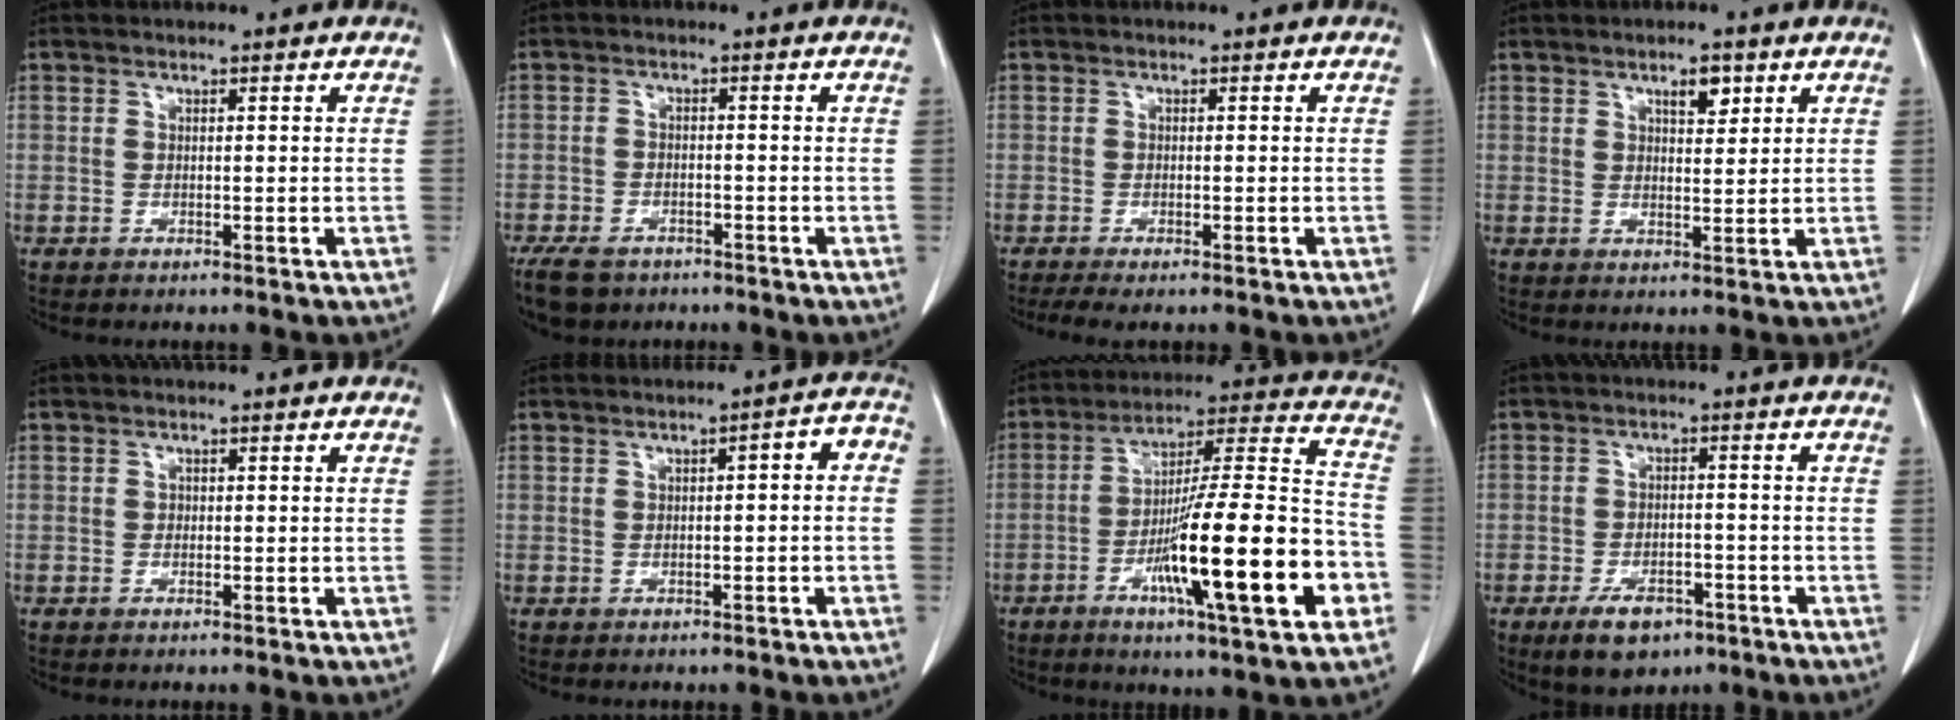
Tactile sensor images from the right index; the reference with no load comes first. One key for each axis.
{"total": 8.4, "fx": -5.9, "fy": 4.8, "fz": 3.6, "tx": -0.075, "ty": -0.006, "tz": -0.093}
{"total": 4.4, "fx": -2.8, "fy": 1.4, "fz": 3.1, "tx": -0.062, "ty": -0.008, "tz": -0.045}
{"total": 3.9, "fx": 2.0, "fy": 1.7, "fz": 2.9, "tx": -0.050, "ty": 0.000, "tz": 0.035}
{"total": 0.9, "fx": -0.1, "fy": 0.7, "fz": 0.5, "tx": -0.011, "ty": 0.007, "tz": -0.001}
{"total": 4.2, "fx": 0.0, "fy": 1.5, "fz": 3.9, "tx": -0.049, "ty": 0.031, "tz": -0.002}
{"total": 23.9, "fx": -8.0, "fy": 2.2, "fz": 22.4, "tx": -0.331, "ty": -0.008, "tz": -0.128}
{"total": 7.7, "fx": -4.7, "fy": 4.1, "fz": 4.5, "tx": -0.081, "ty": -0.003, "tz": -0.072}